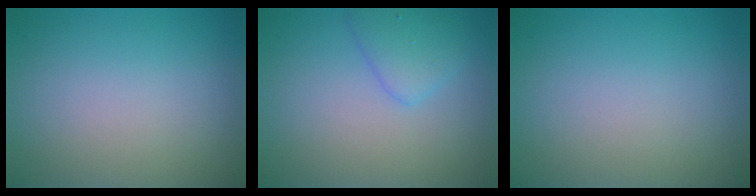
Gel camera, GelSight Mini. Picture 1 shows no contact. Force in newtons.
{"total": 2.5, "press": 2.5, "slide": 0.1}
{"total": 0.0}